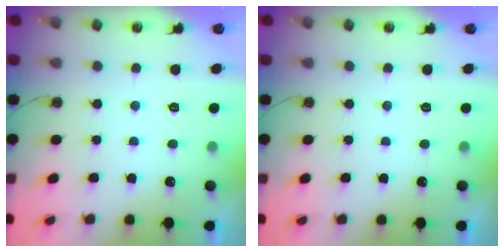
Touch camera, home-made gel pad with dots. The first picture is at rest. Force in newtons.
{"total": 0.0}